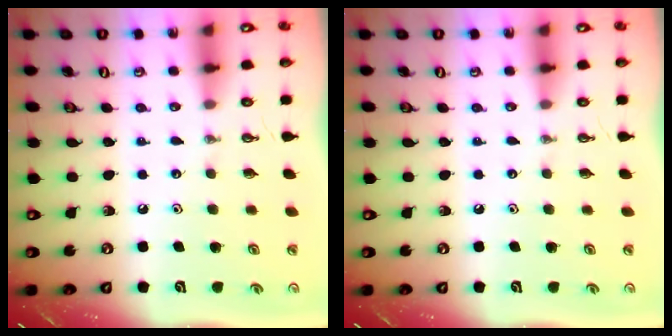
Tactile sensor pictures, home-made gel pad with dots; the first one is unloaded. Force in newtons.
{"total": 0.0}